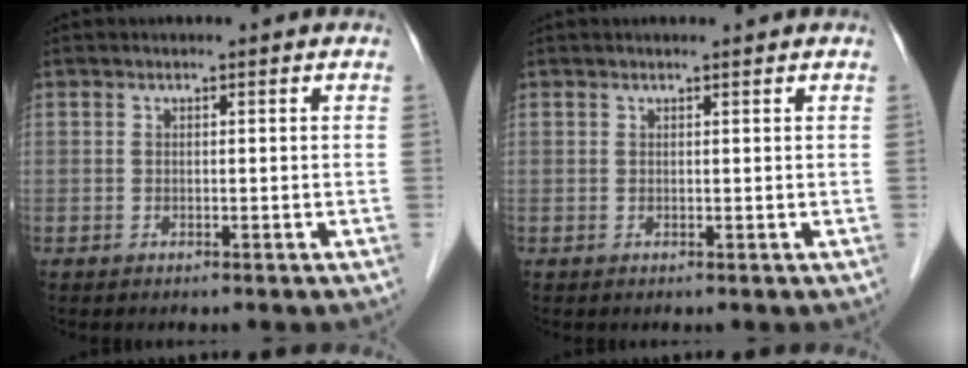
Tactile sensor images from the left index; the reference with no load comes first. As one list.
[{"total": 1.4, "force": [1.2, -0.1, 0.6], "torque": [-0.009, 0.009, 0.021]}]